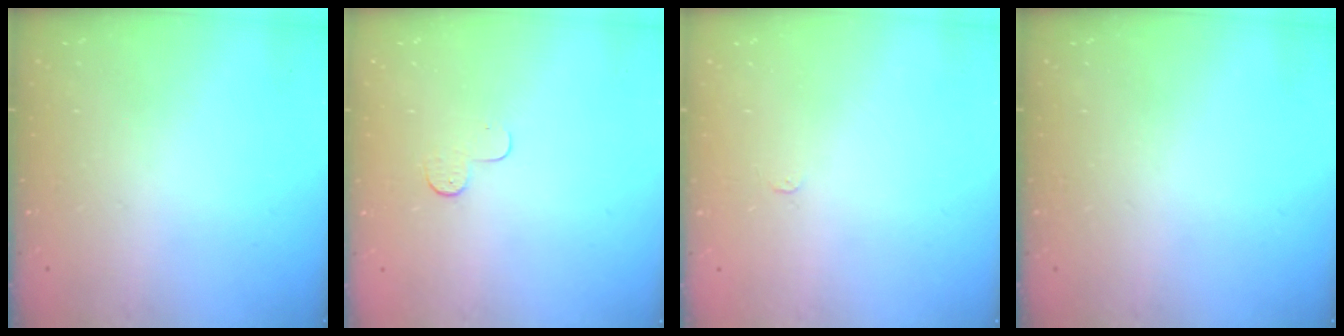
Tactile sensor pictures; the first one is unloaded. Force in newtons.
{"total": 5.0, "press": 4.9, "slide": 0.5}
{"total": 2.4, "press": 2.4, "slide": 0.3}
{"total": 0.0}